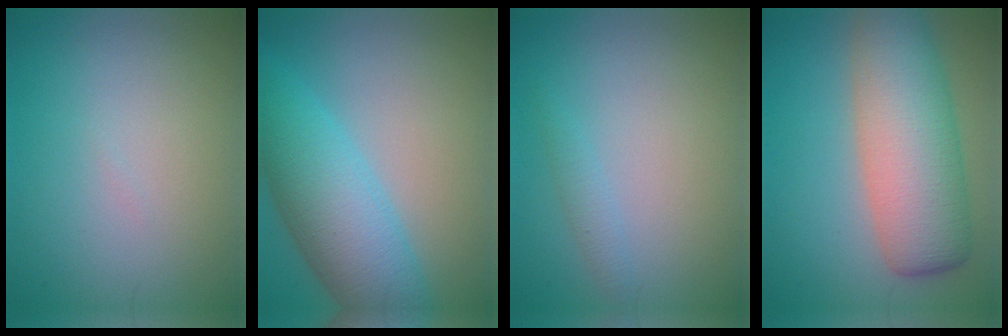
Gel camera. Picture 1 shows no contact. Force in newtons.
{"total": 8.6, "press": 8.6, "slide": 0.1}
{"total": 1.1, "press": 1.1, "slide": 0.1}
{"total": 9.2, "press": 9.2, "slide": 0.4}